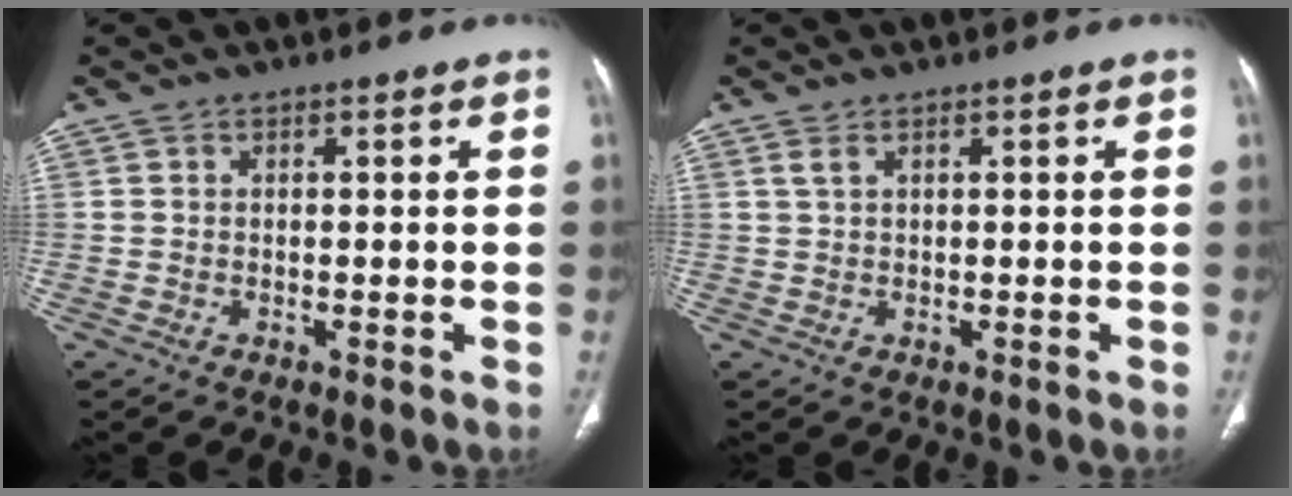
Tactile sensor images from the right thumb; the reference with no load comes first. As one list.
[{"total": 1.0, "force": [0.6, 0.3, 0.7], "torque": [-0.019, 0.006, 0.015]}]